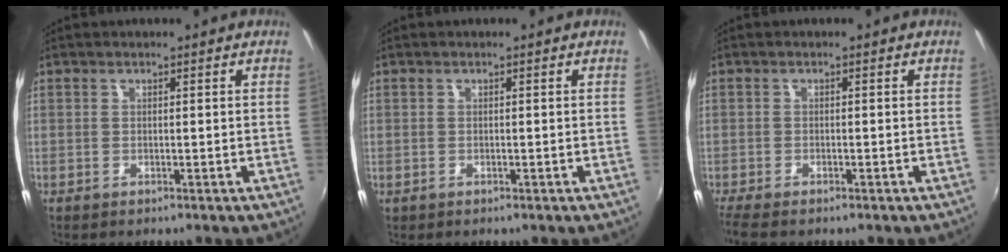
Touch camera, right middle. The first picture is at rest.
{"total": 0.0}
{"total": 3.5, "force": [-2.9, 0.7, 1.9], "torque": [-0.047, -0.018, -0.053]}